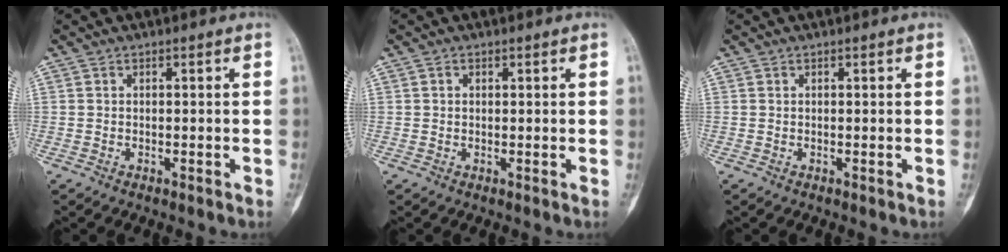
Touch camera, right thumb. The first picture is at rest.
{"total": 0.7, "force": [0.2, 0.6, 0.2], "torque": [0.007, 0.002, 0.000]}
{"total": 0.0}